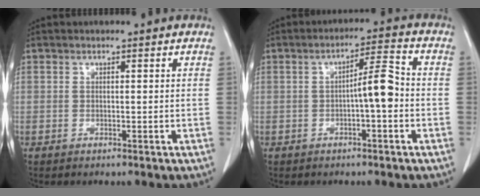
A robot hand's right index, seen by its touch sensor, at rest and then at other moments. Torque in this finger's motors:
{"motor_torque": [0.84, -0.27, 0.17, 0.04]}